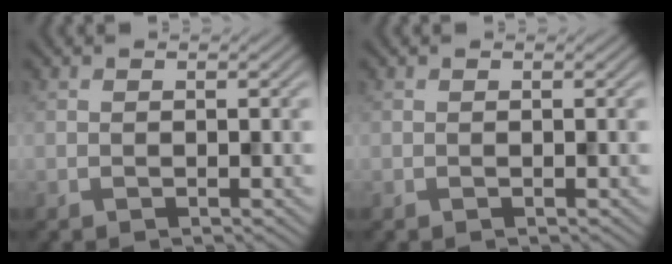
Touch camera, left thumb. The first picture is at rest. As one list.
[{"total": 0.0}]